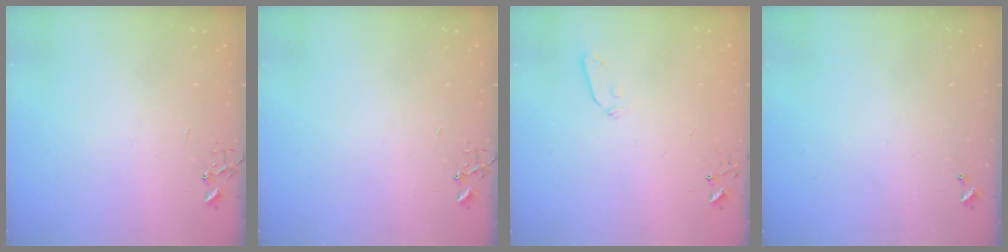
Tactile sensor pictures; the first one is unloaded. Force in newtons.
{"total": 0.0}
{"total": 3.5, "press": 3.3, "slide": 1.0}
{"total": 0.0}